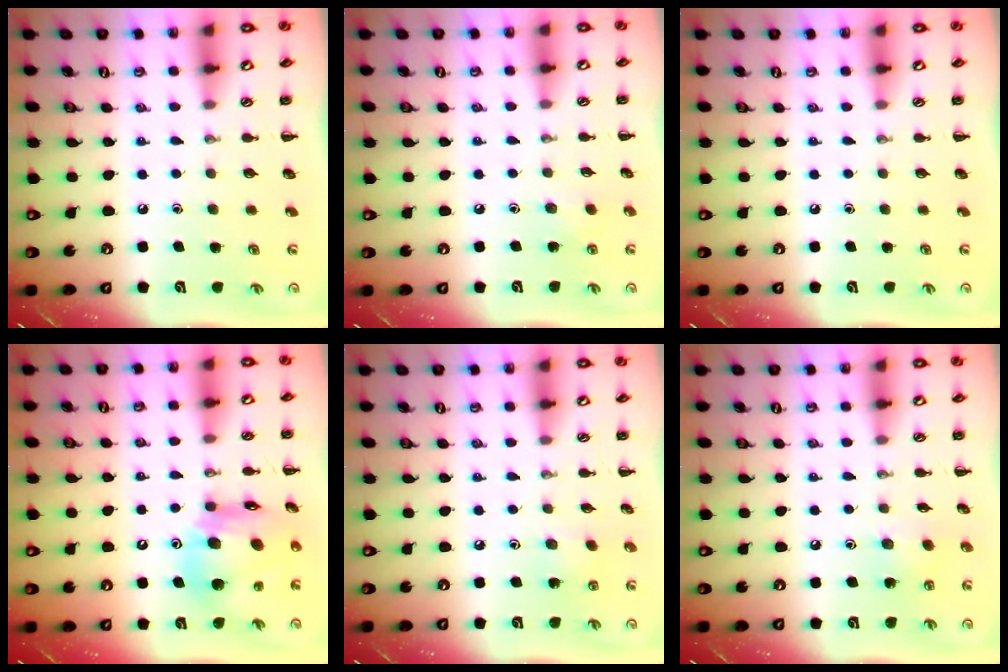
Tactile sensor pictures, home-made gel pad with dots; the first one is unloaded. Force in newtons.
{"total": 4.5, "press": 4.4, "slide": 1.1}
{"total": 0.0}
{"total": 15.1, "press": 14.7, "slide": 3.6}
{"total": 2.7, "press": 2.6, "slide": 0.8}
{"total": 3.7, "press": 3.6, "slide": 0.9}